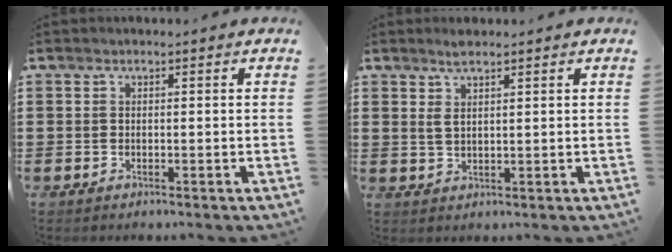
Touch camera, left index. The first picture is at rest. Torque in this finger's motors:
{"motor_torque": [0.61, -0.56, 0.09, 0.08]}